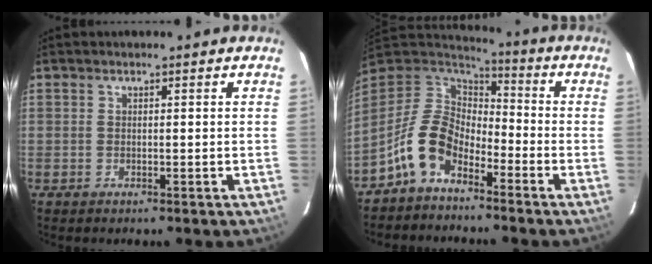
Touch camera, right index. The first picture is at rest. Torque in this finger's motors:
{"motor_torque": [0.57, 0.12, -0.25, -0.21]}